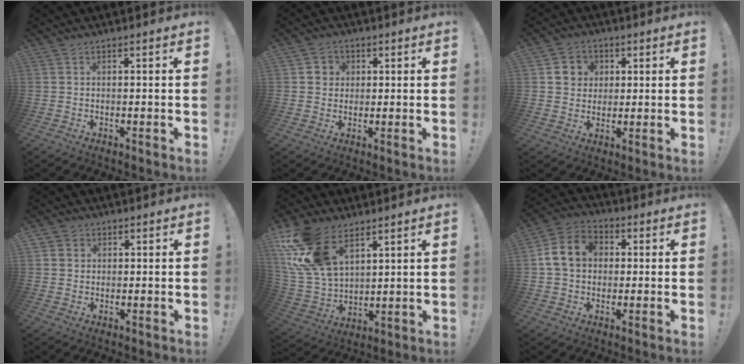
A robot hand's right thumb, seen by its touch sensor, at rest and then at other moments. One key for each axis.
{"total": 4.3, "fx": 0.8, "fy": 4.1, "fz": 1.1, "tx": -0.015, "ty": 0.006, "tz": 0.016}
{"total": 7.1, "fx": 1.8, "fy": 6.7, "fz": 1.6, "tx": -0.019, "ty": -0.007, "tz": 0.037}
{"total": 2.6, "fx": 0.9, "fy": 2.4, "fz": 0.3, "tx": 0.004, "ty": -0.005, "tz": 0.015}
{"total": 19.1, "fx": 10.5, "fy": 11.3, "fz": 11.3, "tx": -0.236, "ty": -0.053, "tz": 0.199}
{"total": 12.0, "fx": 1.8, "fy": 9.8, "fz": 6.8, "tx": -0.124, "ty": 0.013, "tz": 0.040}